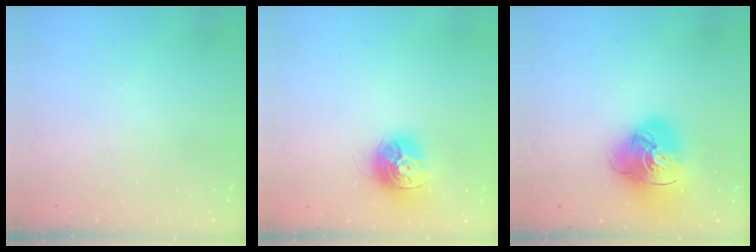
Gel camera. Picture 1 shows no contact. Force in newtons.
{"total": 13.7, "press": 13.7, "slide": 1.0}
{"total": 17.2, "press": 17.1, "slide": 2.0}